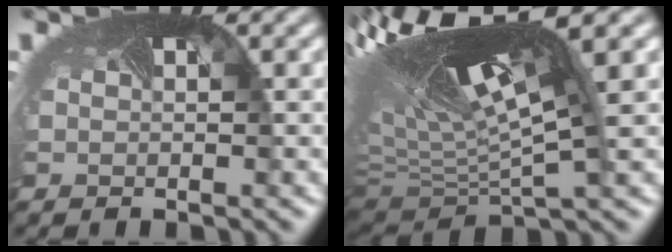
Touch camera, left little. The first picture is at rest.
{"total": 13.5, "force": [3.3, 5.3, 12.0], "torque": [-0.262, -0.001, 0.077]}